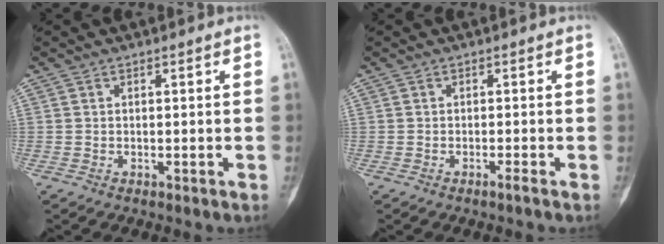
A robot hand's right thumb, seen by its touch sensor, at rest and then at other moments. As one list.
[{"total": 0.9, "force": [-0.6, -0.2, 0.6], "torque": [-0.014, 0.000, -0.012]}]